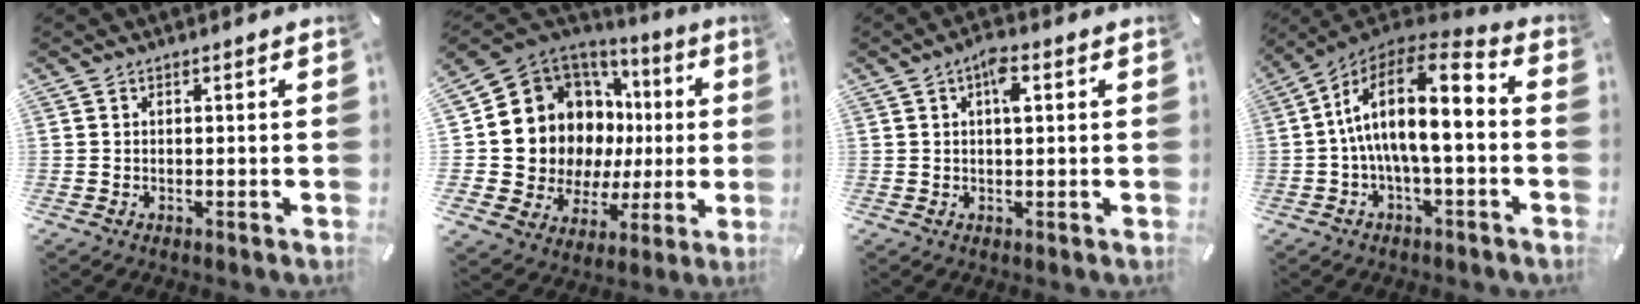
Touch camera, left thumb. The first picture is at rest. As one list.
[{"total": 15.3, "force": [3.9, 12.9, 7.1], "torque": [-0.126, -0.063, 0.095]}, {"total": 4.2, "force": [1.3, 1.6, 3.6], "torque": [-0.062, 0.004, 0.016]}, {"total": 15.8, "force": [-0.4, 6.8, 14.2], "torque": [-0.255, 0.003, -0.009]}]